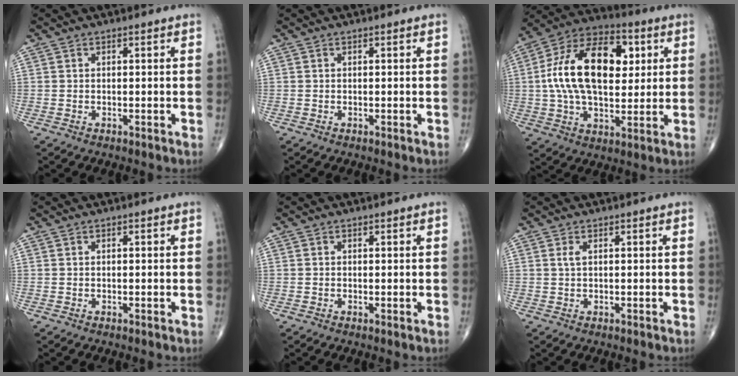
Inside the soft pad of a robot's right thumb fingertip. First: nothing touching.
{"total": 0.0}
{"total": 21.2, "force": [3.7, 12.1, 17.0], "torque": [-0.279, 0.013, 0.058]}
{"total": 0.0}
{"total": 0.0}
{"total": 1.0, "force": [0.4, 0.2, 0.9], "torque": [-0.026, 0.005, 0.009]}